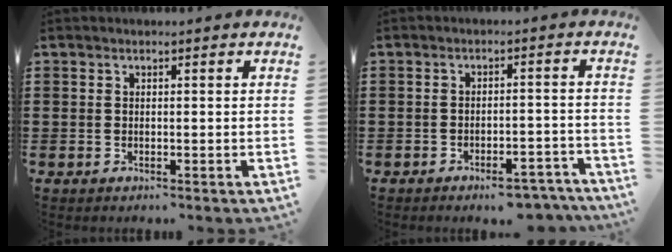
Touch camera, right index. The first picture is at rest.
{"total": 4.3, "force": [-4.0, 0.5, 1.5], "torque": [-0.022, 0.000, -0.077]}